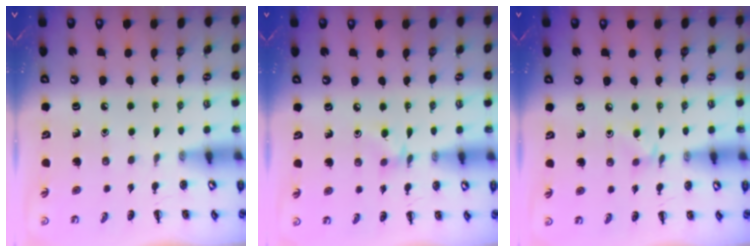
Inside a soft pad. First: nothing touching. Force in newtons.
{"total": 3.8, "press": 3.6, "slide": 1.4}
{"total": 4.0, "press": 3.8, "slide": 1.5}